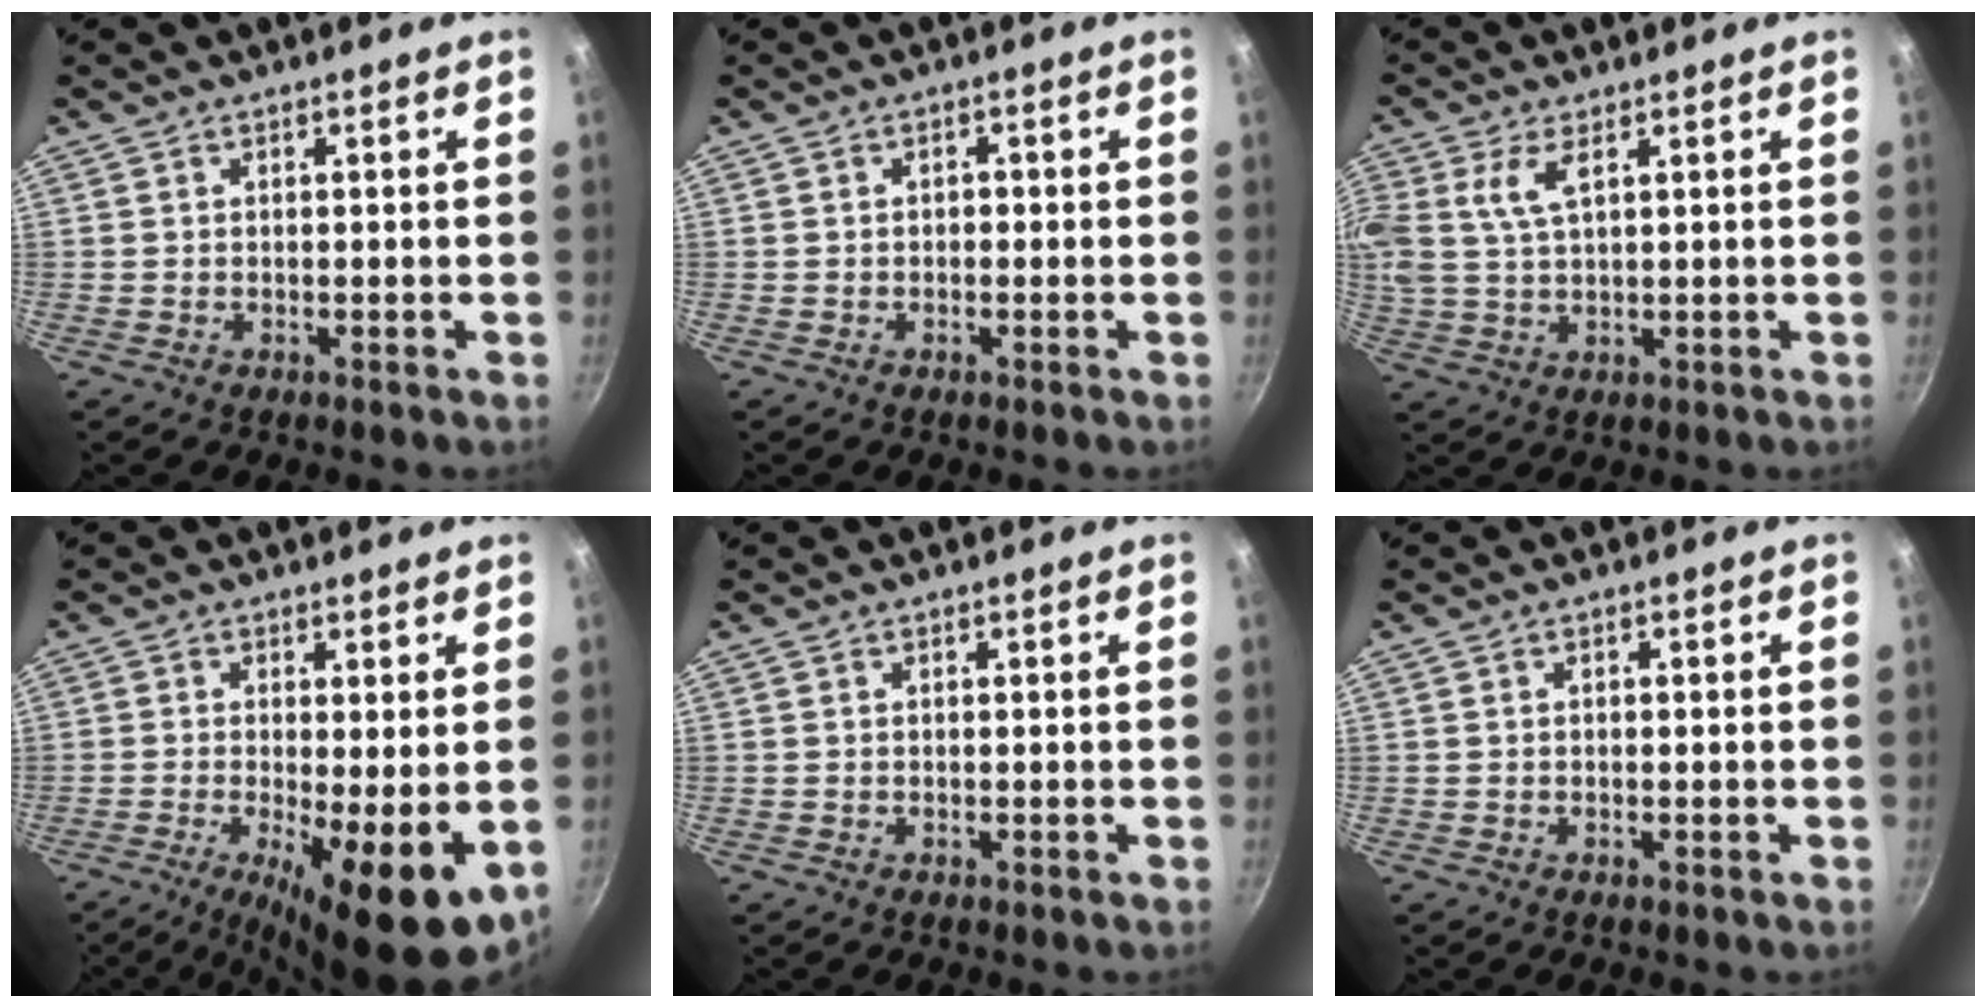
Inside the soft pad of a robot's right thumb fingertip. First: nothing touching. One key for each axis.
{"total": 1.1, "fx": -0.2, "fy": 0.8, "fz": 0.7, "tx": -0.001, "ty": 0.003, "tz": -0.007}
{"total": 7.4, "fx": 2.7, "fy": 3.6, "fz": 5.9, "tx": -0.143, "ty": 0.005, "tz": 0.060}
{"total": 13.9, "fx": -4.1, "fy": 4.1, "fz": 12.6, "tx": -0.165, "ty": -0.020, "tz": -0.049}
{"total": 0.0}
{"total": 0.0}